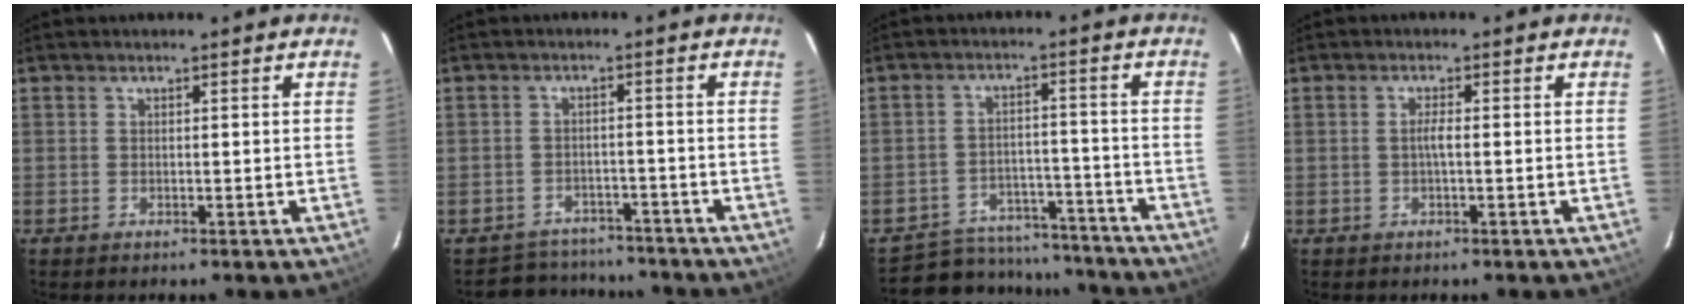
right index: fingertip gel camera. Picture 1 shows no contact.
{"total": 8.3, "force": [-7.2, 4.1, 0.5], "torque": [-0.020, 0.021, -0.092]}
{"total": 15.3, "force": [-13.3, 6.9, 3.4], "torque": [-0.085, 0.031, -0.167]}
{"total": 1.6, "force": [-0.3, -0.1, 1.6], "torque": [-0.031, 0.002, -0.007]}